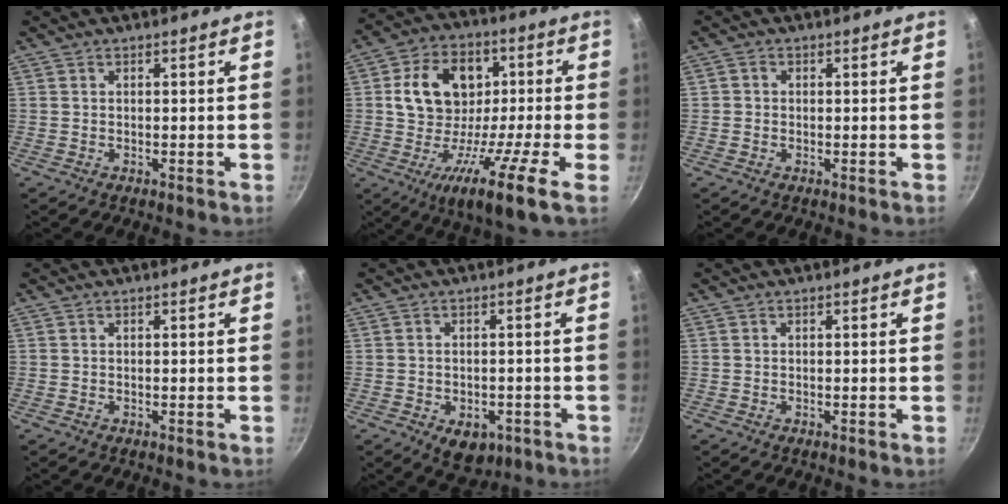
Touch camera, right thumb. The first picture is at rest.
{"total": 16.9, "force": [-3.6, 8.2, 14.3], "torque": [-0.222, 0.038, -0.082]}
{"total": 1.1, "force": [-0.1, 1.1, 0.4], "torque": [-0.006, 0.005, -0.004]}
{"total": 0.0}
{"total": 6.7, "force": [-2.7, 4.4, 4.3], "torque": [-0.037, 0.009, -0.024]}
{"total": 0.0}